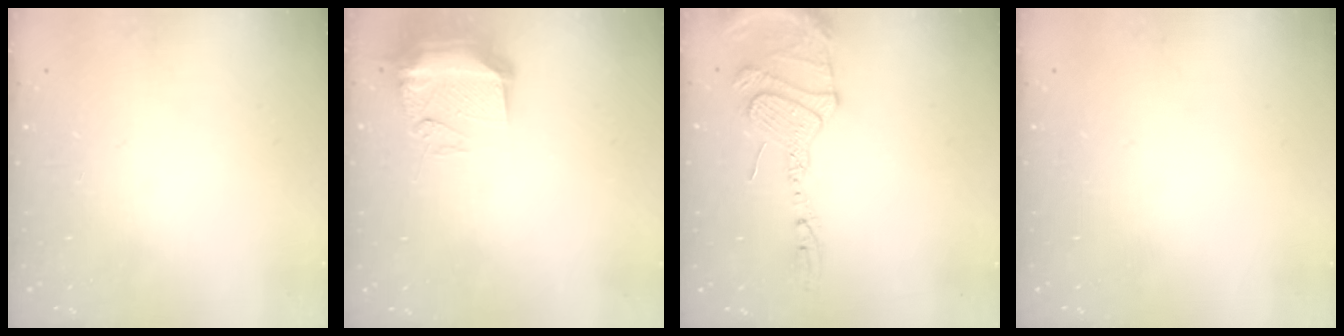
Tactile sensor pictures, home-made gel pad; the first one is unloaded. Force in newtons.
{"total": 11.0, "press": 10.9, "slide": 1.1}
{"total": 14.4, "press": 14.4, "slide": 1.5}
{"total": 0.0}